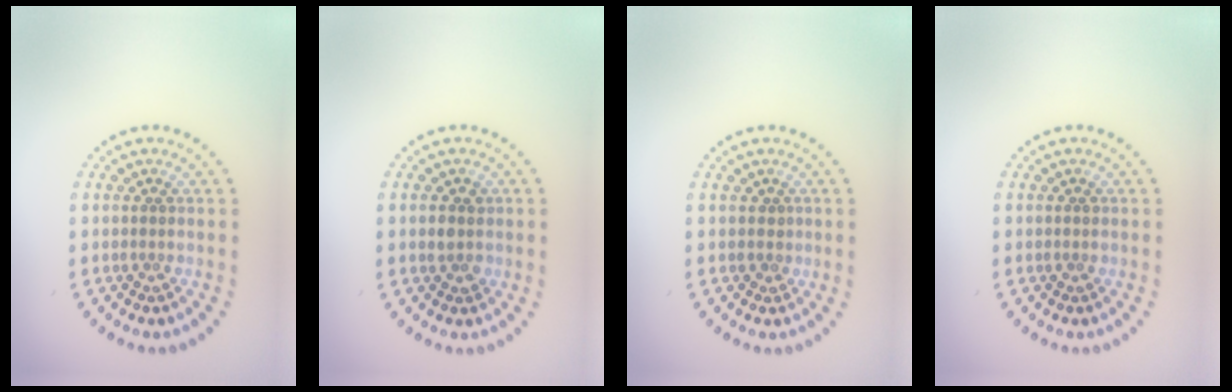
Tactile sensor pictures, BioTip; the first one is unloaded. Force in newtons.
{"total": 1.5, "press": 1.5, "slide": 0.3}
{"total": 0.5, "press": 0.2, "slide": 0.5}
{"total": 0.6, "press": 0.6, "slide": 0.1}